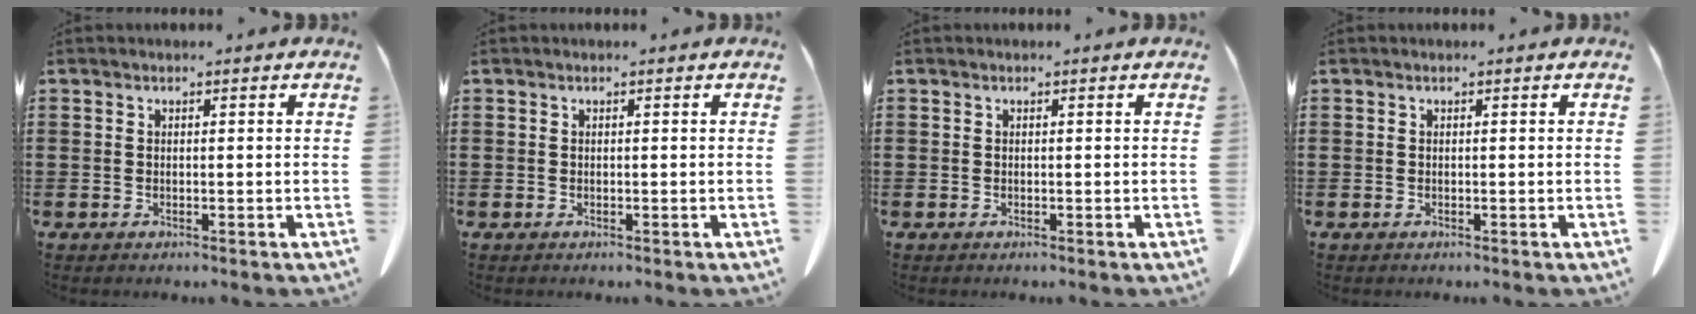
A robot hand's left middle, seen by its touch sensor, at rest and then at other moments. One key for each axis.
{"total": 0.0}
{"total": 0.0}
{"total": 0.0}